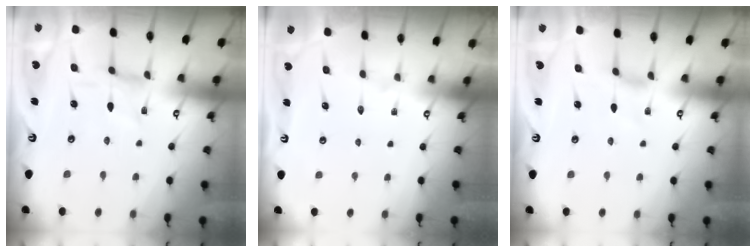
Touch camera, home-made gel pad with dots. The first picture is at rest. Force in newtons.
{"total": 0.0}
{"total": 0.0}